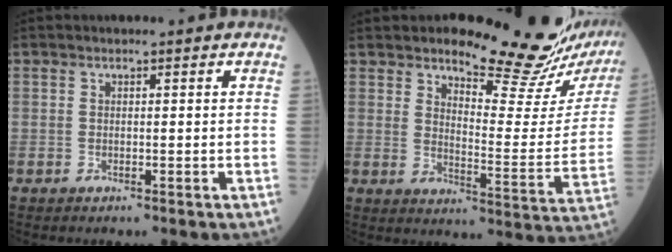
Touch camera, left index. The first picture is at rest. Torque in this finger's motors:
{"motor_torque": [1.06, -1.07, 0.36, 0.05]}